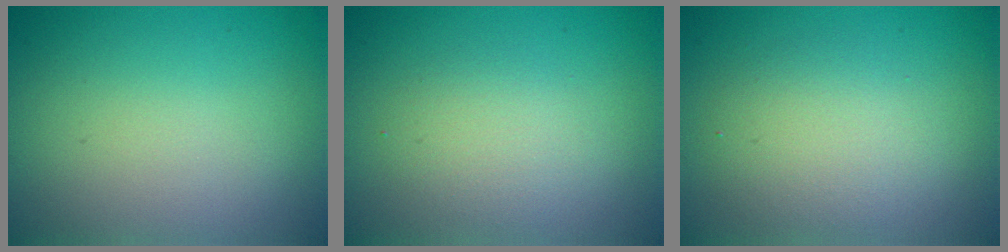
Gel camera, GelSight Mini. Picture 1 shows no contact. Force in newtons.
{"total": 2.3, "press": 2.3, "slide": 0.2}
{"total": 3.4, "press": 3.4, "slide": 0.1}